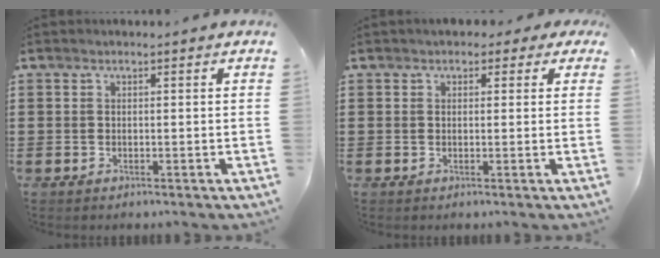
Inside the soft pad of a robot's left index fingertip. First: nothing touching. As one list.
[{"total": 1.5, "force": [0.5, 1.3, 0.5], "torque": [-0.010, 0.007, 0.006]}]